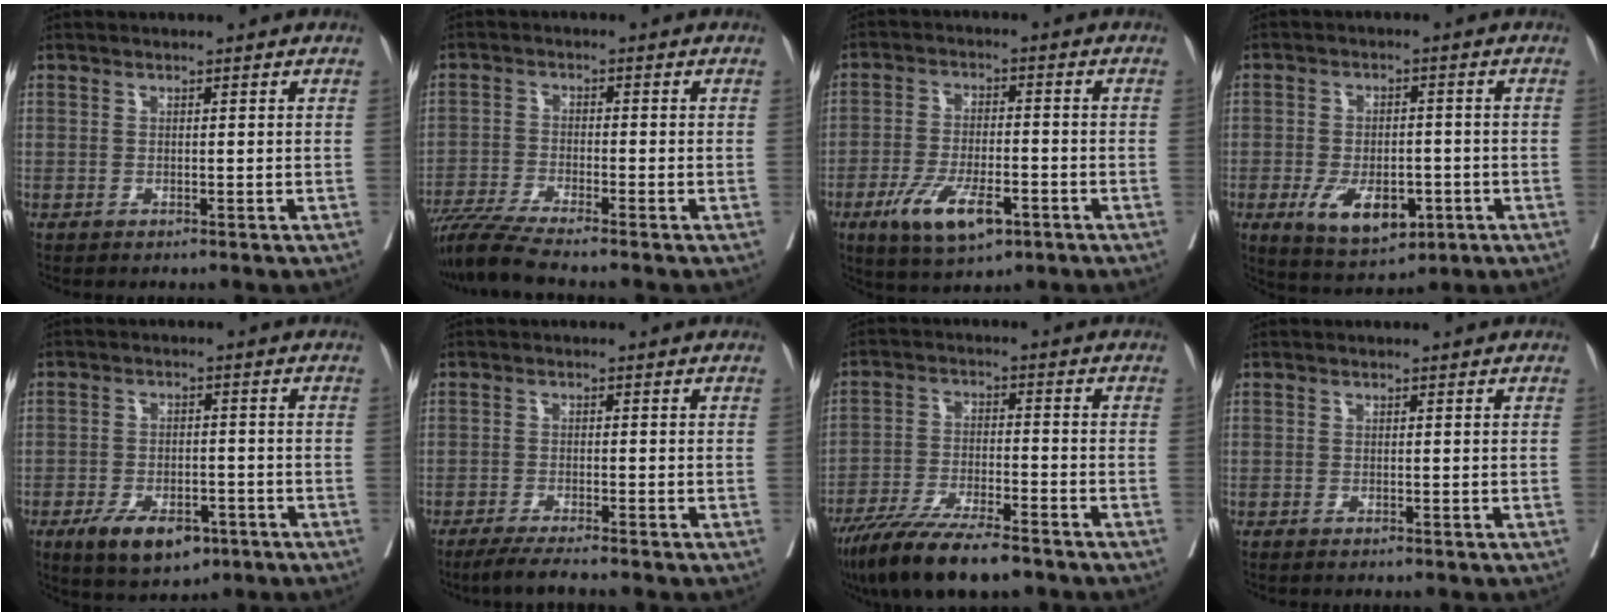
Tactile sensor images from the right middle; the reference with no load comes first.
{"total": 7.0, "force": [-6.1, -1.3, 3.1], "torque": [-0.051, -0.025, -0.113]}
{"total": 9.4, "force": [-4.7, 3.2, 7.5], "torque": [-0.144, -0.014, -0.075]}
{"total": 9.0, "force": [-3.4, 4.5, 6.9], "torque": [-0.118, -0.011, -0.043]}
{"total": 8.5, "force": [-4.9, 4.2, 5.6], "torque": [-0.090, -0.005, -0.072]}
{"total": 4.3, "force": [-3.6, -0.5, 2.2], "torque": [-0.038, -0.013, -0.066]}
{"total": 13.5, "force": [-10.6, 2.2, 8.0], "torque": [-0.137, -0.033, -0.182]}
{"total": 0.0}